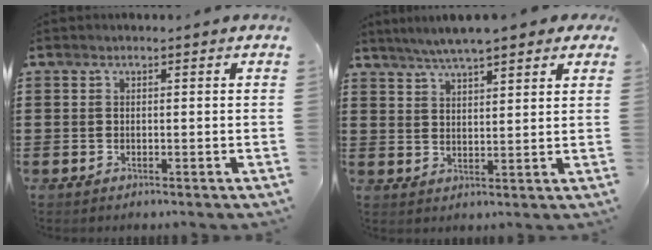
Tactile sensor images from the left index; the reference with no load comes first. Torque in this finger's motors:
{"motor_torque": [1.75, -0.39, 0.59, 0.21]}